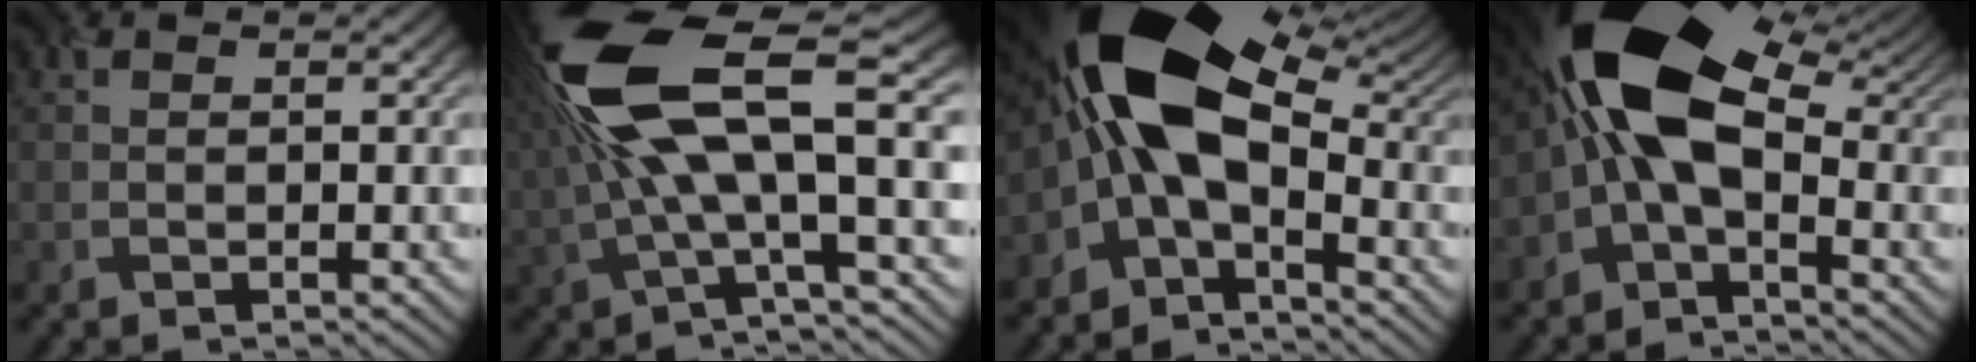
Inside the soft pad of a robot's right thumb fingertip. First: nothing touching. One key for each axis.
{"total": 14.1, "fx": 2.1, "fy": 4.5, "fz": 13.2, "tx": -0.280, "ty": -0.006, "tz": 0.046}
{"total": 13.8, "fx": -1.2, "fy": 7.4, "fz": 11.5, "tx": -0.198, "ty": 0.002, "tz": -0.037}
{"total": 13.4, "fx": 0.3, "fy": 6.8, "fz": 11.6, "tx": -0.217, "ty": 0.013, "tz": -0.019}